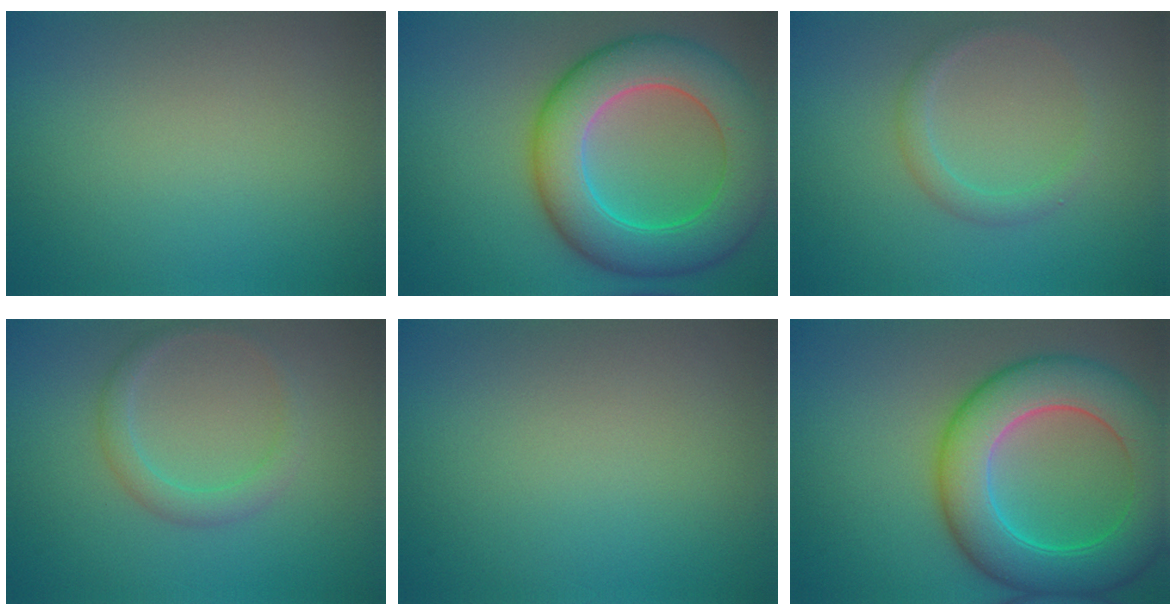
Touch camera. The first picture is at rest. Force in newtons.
{"total": 9.9, "press": 9.9, "slide": 0.2}
{"total": 1.6, "press": 1.6, "slide": 0.1}
{"total": 2.0, "press": 2.0, "slide": 0.1}
{"total": 0.0}
{"total": 9.8, "press": 9.8, "slide": 0.5}